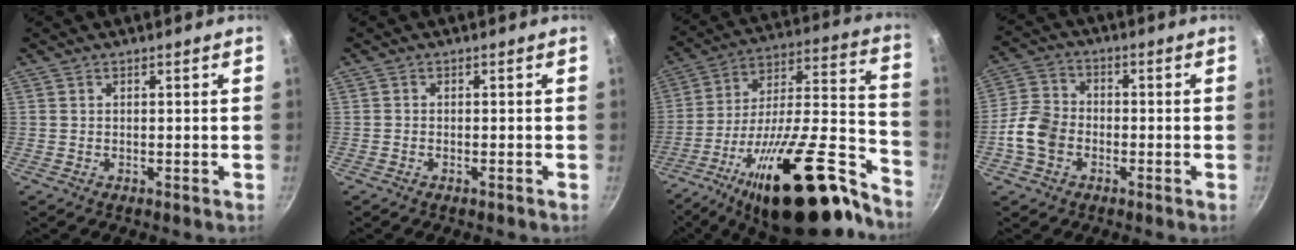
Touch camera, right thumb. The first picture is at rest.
{"total": 0.5, "force": [-0.5, 0.1, 0.2], "torque": [-0.010, 0.004, -0.011]}
{"total": 31.3, "force": [-20.1, 9.6, 21.9], "torque": [-0.281, 0.110, -0.329]}
{"total": 8.2, "force": [-2.5, 6.2, 4.7], "torque": [-0.077, 0.022, -0.062]}